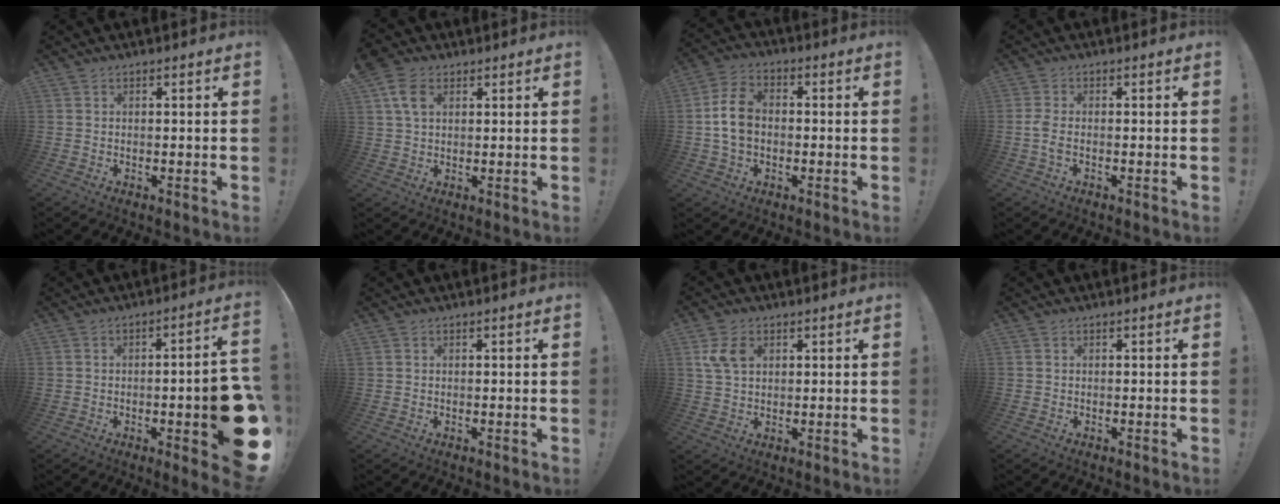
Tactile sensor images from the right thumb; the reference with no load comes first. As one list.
[{"total": 7.8, "force": [3.3, 5.0, 5.0], "torque": [-0.091, -0.002, 0.065]}, {"total": 10.0, "force": [-0.4, 7.4, 6.8], "torque": [-0.120, 0.009, -0.005]}, {"total": 3.1, "force": [-0.7, 1.3, 2.7], "torque": [-0.067, 0.003, -0.014]}, {"total": 12.4, "force": [-3.7, 3.5, 11.3], "torque": [-0.134, 0.006, -0.052]}, {"total": 0.0}, {"total": 7.4, "force": [2.6, 5.2, 4.6], "torque": [-0.092, -0.002, 0.050]}, {"total": 0.0}]